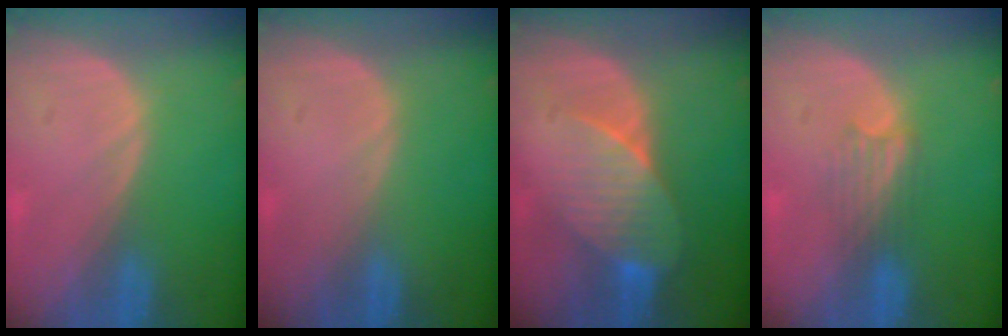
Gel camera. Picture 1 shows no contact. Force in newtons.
{"total": 0.0}
{"total": 7.5, "press": 6.8, "slide": 3.0}
{"total": 3.2, "press": 2.9, "slide": 1.4}